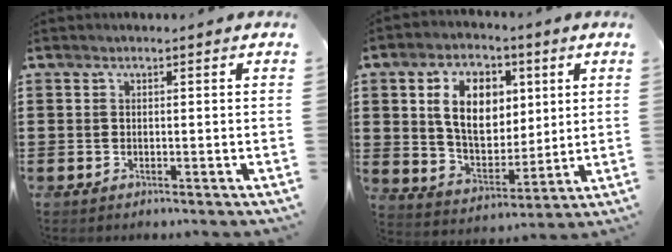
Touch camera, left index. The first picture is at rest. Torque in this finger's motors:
{"motor_torque": [2.14, 0.00, 1.05, 0.21]}